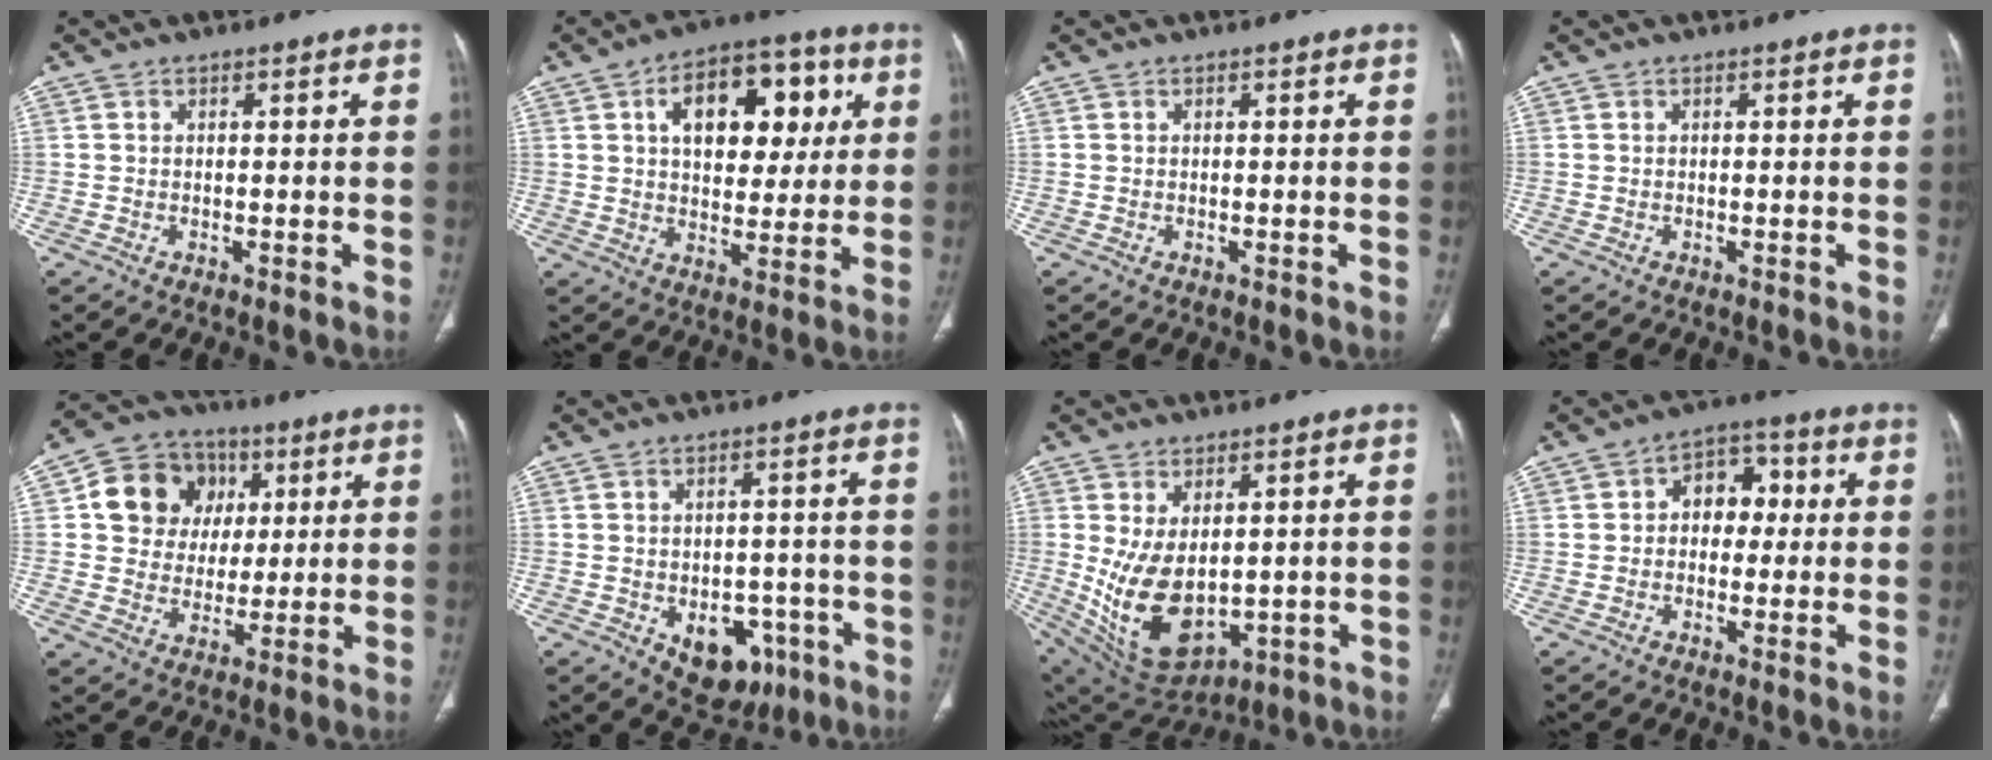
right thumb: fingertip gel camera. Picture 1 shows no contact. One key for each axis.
{"total": 16.9, "fx": 5.2, "fy": 10.2, "fz": 12.5, "tx": -0.132, "ty": 0.008, "tz": 0.077}
{"total": 0.0}
{"total": 0.0}
{"total": 13.7, "fx": 3.8, "fy": 12.0, "fz": 5.4, "tx": -0.056, "ty": 0.007, "tz": 0.064}
{"total": 10.2, "fx": -4.1, "fy": 7.0, "fz": 6.3, "tx": -0.048, "ty": 0.023, "tz": -0.040}
{"total": 14.1, "fx": -0.1, "fy": 8.5, "fz": 11.3, "tx": -0.190, "ty": -0.015, "tz": 0.034}
{"total": 7.8, "fx": 0.8, "fy": 5.7, "fz": 5.3, "tx": -0.034, "ty": 0.025, "tz": 0.003}